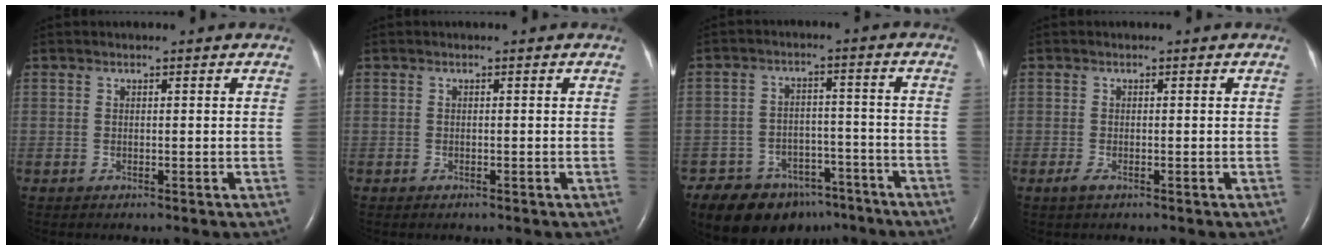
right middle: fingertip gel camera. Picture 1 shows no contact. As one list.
[{"total": 0.0}, {"total": 12.4, "force": [-9.5, 7.1, 3.6], "torque": [-0.053, 0.025, -0.137]}, {"total": 1.3, "force": [-0.8, 0.5, 0.9], "torque": [-0.028, -0.003, -0.014]}]